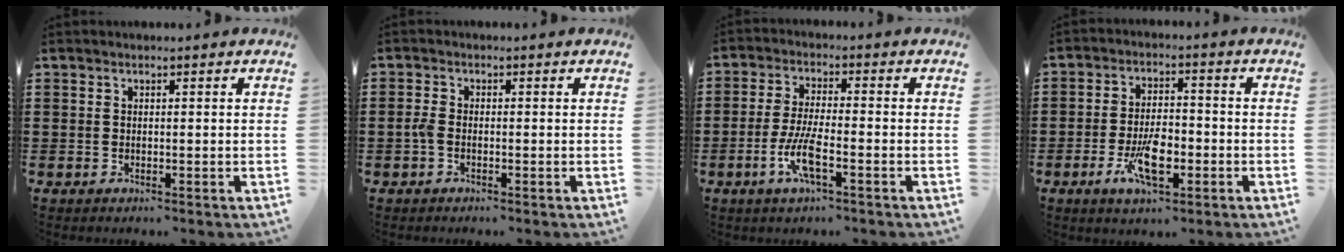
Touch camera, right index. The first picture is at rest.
{"total": 1.5, "force": [-0.6, 0.8, 1.2], "torque": [-0.030, 0.000, -0.013]}
{"total": 6.2, "force": [-2.7, 1.2, 5.5], "torque": [-0.115, -0.011, -0.052]}
{"total": 7.5, "force": [-2.8, 3.0, 6.2], "torque": [-0.124, -0.003, -0.050]}